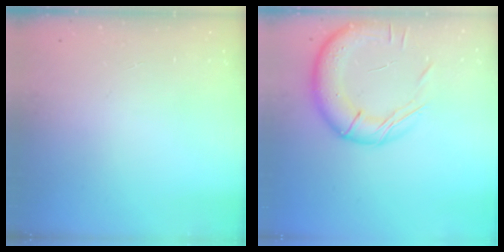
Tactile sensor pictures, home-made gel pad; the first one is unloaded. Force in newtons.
{"total": 15.7, "press": 15.5, "slide": 2.0}